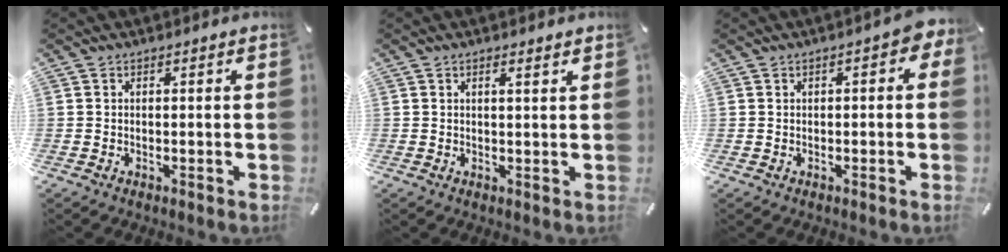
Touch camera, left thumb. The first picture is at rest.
{"total": 1.2, "force": [0.9, -0.1, 0.8], "torque": [-0.015, -0.004, 0.016]}
{"total": 3.0, "force": [-0.2, 1.6, 2.6], "torque": [-0.038, 0.006, -0.007]}